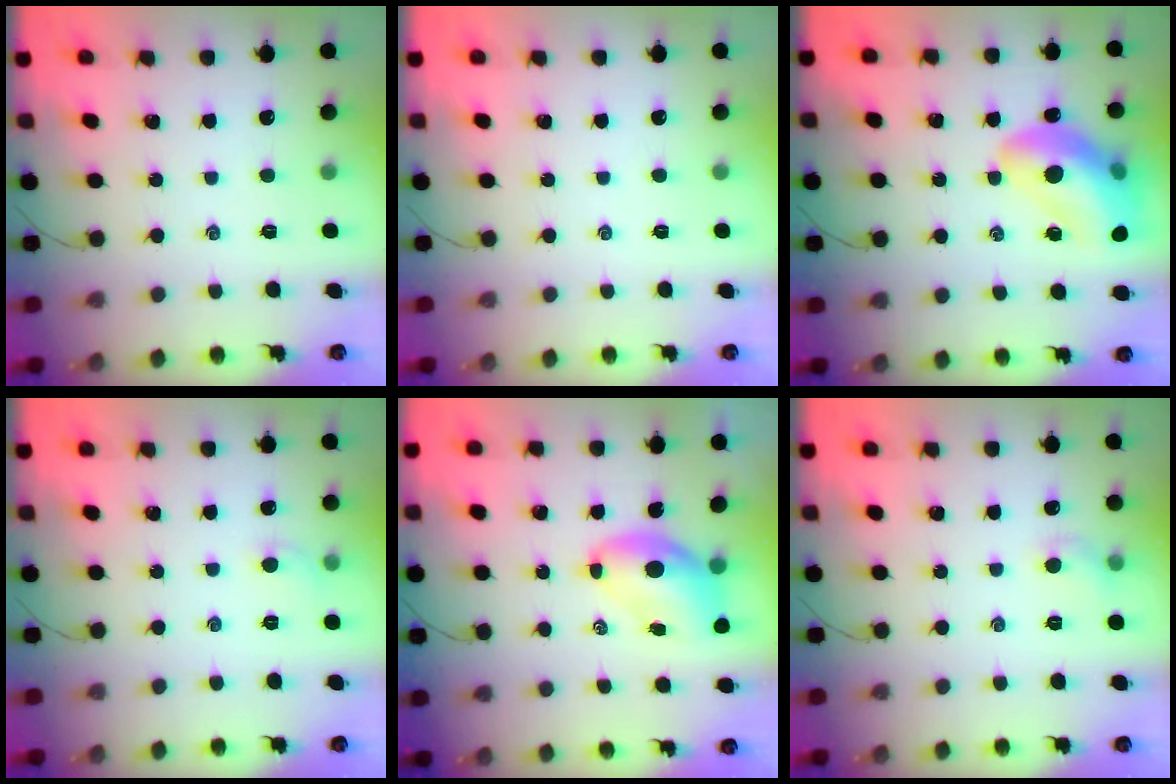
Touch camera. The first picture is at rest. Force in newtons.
{"total": 0.0}
{"total": 19.5, "press": 19.2, "slide": 3.5}
{"total": 4.0, "press": 3.8, "slide": 1.3}
{"total": 7.7, "press": 7.3, "slide": 2.2}
{"total": 5.4, "press": 5.2, "slide": 1.5}